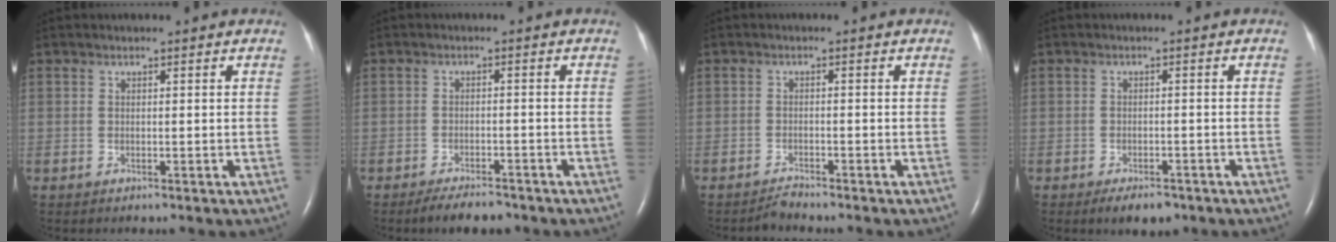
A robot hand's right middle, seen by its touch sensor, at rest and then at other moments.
{"total": 4.7, "force": [-4.0, 1.3, 2.1], "torque": [-0.037, -0.005, -0.063]}
{"total": 1.6, "force": [-1.6, -0.1, 0.1], "torque": [-0.008, -0.008, -0.028]}
{"total": 3.9, "force": [-2.8, 1.6, 2.2], "torque": [-0.032, -0.002, -0.037]}